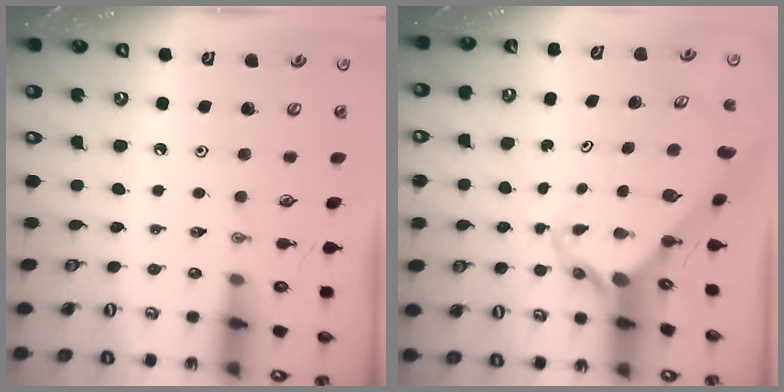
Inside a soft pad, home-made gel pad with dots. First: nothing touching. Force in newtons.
{"total": 4.4, "press": 4.4, "slide": 0.5}